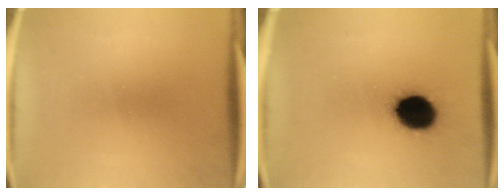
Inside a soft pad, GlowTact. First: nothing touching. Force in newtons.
{"total": 14.3}